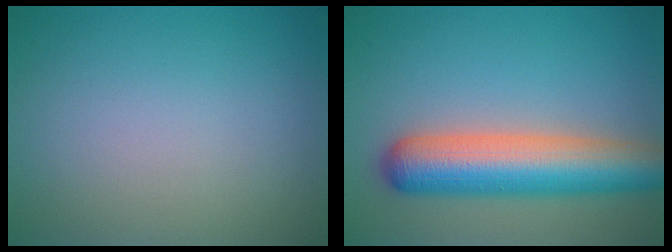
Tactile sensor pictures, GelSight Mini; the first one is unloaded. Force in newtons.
{"total": 8.4, "press": 8.4, "slide": 0.4}